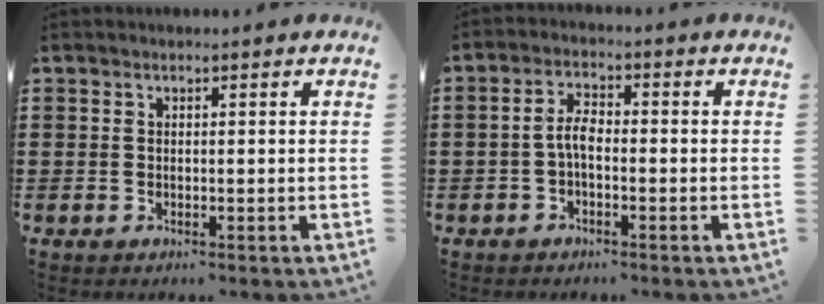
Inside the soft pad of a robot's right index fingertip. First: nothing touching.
{"total": 3.3, "force": [-0.9, 1.3, 2.9], "torque": [-0.068, 0.004, -0.022]}